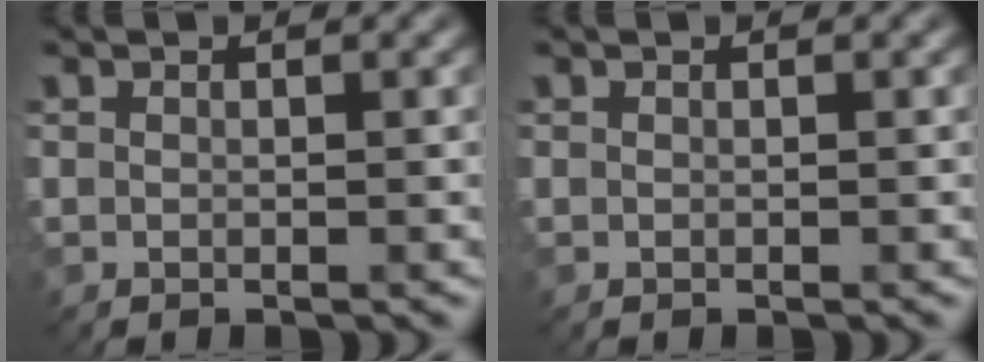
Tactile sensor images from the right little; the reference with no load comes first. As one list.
[{"total": 0.0}]